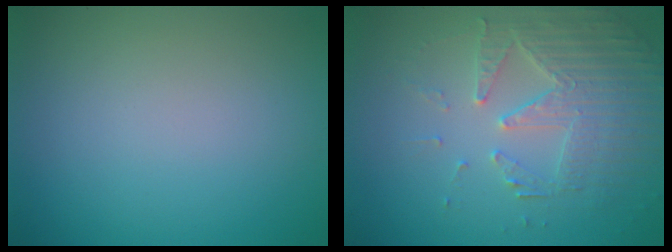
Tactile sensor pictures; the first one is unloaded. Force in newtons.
{"total": 4.1, "press": 3.9, "slide": 1.4}